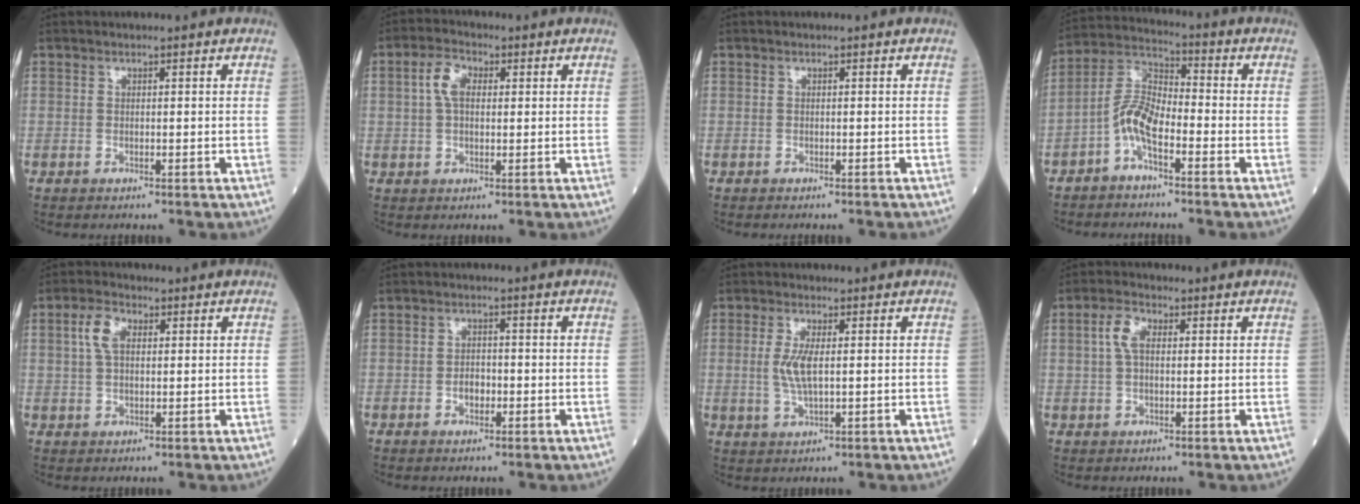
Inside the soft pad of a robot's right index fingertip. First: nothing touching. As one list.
[{"total": 4.4, "force": [1.0, 2.4, 3.6], "torque": [-0.081, 0.012, 0.020]}, {"total": 0.5, "force": [-0.5, 0.0, 0.2], "torque": [0.006, 0.002, -0.010]}, {"total": 6.8, "force": [-3.3, 2.4, 5.5], "torque": [-0.123, 0.018, -0.069]}, {"total": 4.3, "force": [1.4, 2.2, 3.4], "torque": [-0.078, 0.012, 0.027]}, {"total": 2.3, "force": [-0.8, 1.4, 1.7], "torque": [-0.021, 0.006, -0.011]}, {"total": 4.5, "force": [0.4, 1.2, 4.4], "torque": [-0.098, -0.004, 0.008]}, {"total": 3.8, "force": [0.9, 1.8, 3.2], "torque": [-0.076, 0.012, 0.018]}]